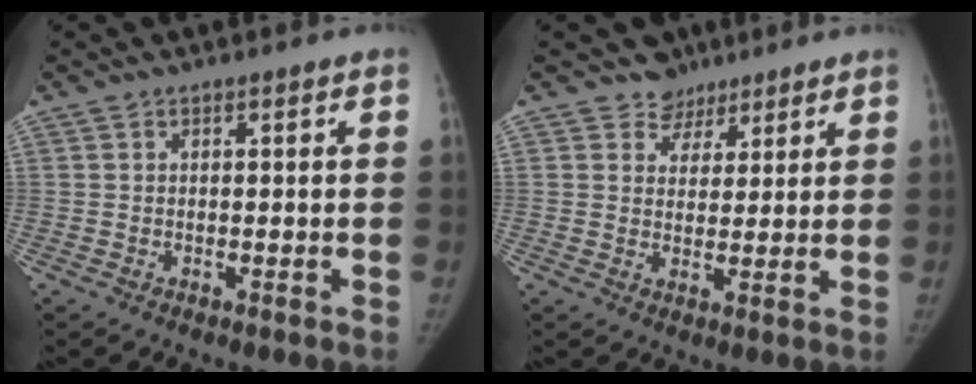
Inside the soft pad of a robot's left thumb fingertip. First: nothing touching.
{"total": 4.8, "force": [3.4, 3.3, -0.5], "torque": [0.039, -0.023, 0.048]}